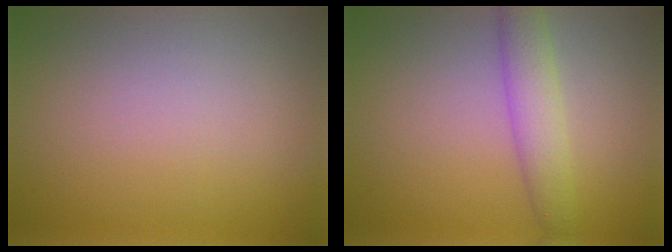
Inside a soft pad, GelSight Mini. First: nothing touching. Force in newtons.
{"total": 3.5, "press": 3.5, "slide": 0.1}